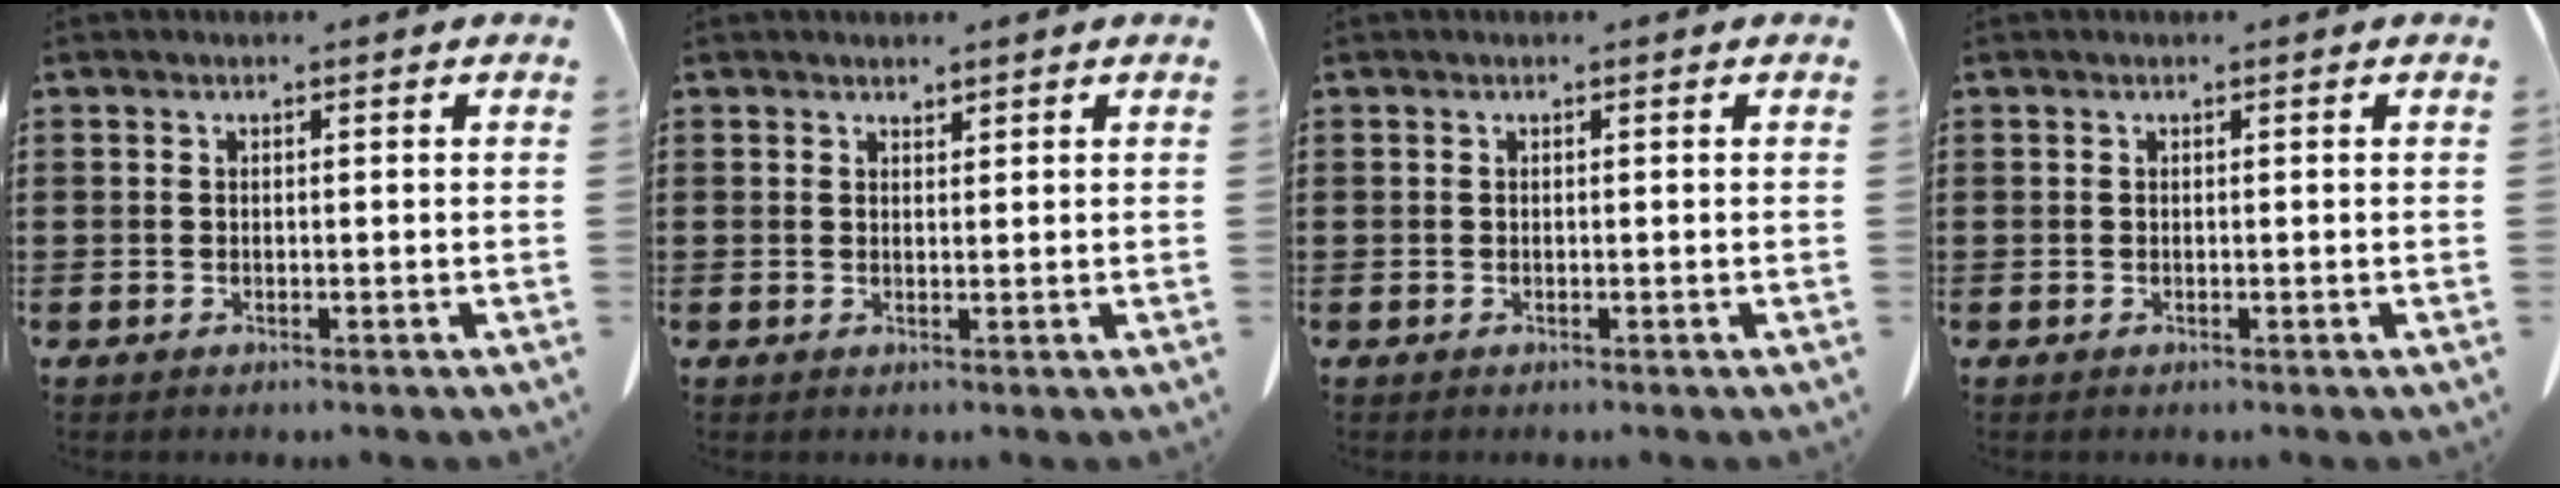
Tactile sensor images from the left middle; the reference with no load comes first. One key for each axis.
{"total": 1.2, "fx": 1.1, "fy": 0.2, "fz": 0.0, "tx": -0.003, "ty": -0.001, "tz": 0.023}
{"total": 0.0}
{"total": 0.0}